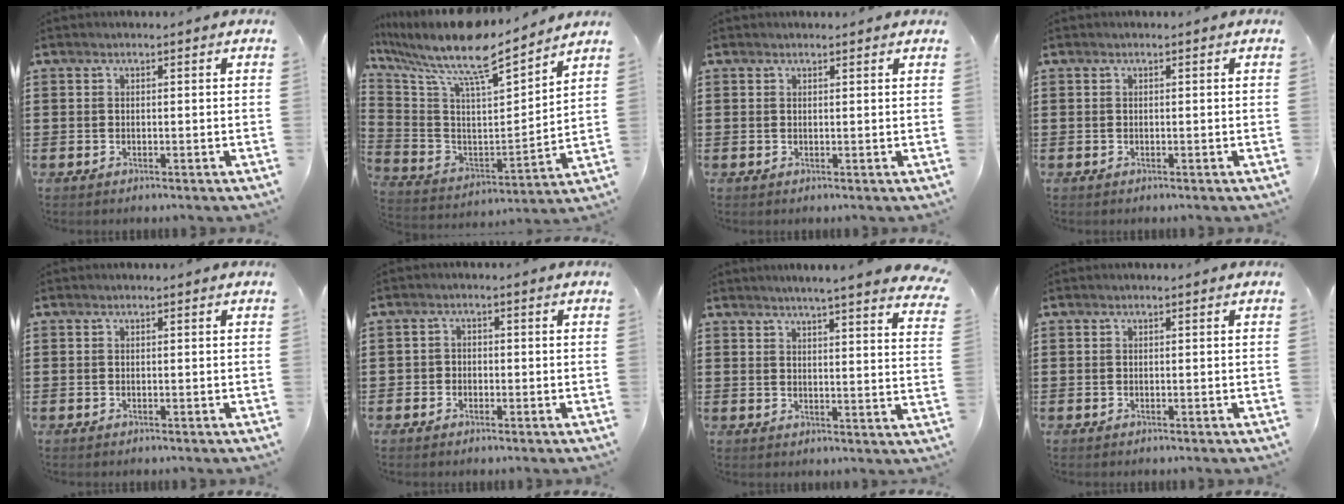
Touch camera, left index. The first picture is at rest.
{"total": 10.9, "force": [9.2, 1.2, 5.7], "torque": [-0.141, -0.075, 0.150]}
{"total": 0.7, "force": [0.7, 0.2, 0.2], "torque": [-0.005, 0.002, 0.013]}
{"total": 0.0}
{"total": 0.0}
{"total": 1.5, "force": [-0.7, 1.3, 0.2], "torque": [-0.008, 0.003, -0.017]}
{"total": 4.0, "force": [3.8, -0.8, 1.0], "torque": [-0.038, -0.024, 0.063]}
{"total": 0.0}